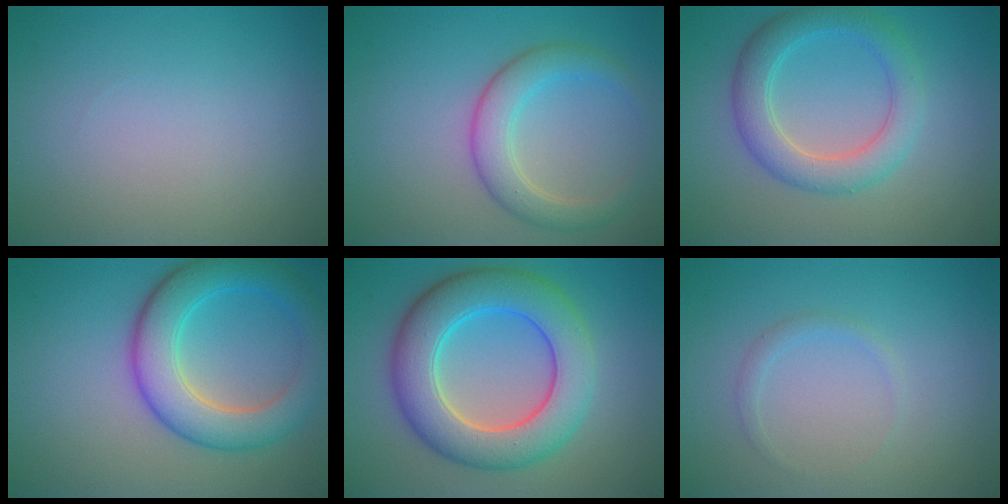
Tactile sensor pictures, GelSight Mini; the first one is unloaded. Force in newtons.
{"total": 3.8, "press": 3.8, "slide": 0.4}
{"total": 4.6, "press": 4.6, "slide": 0.2}
{"total": 6.8, "press": 6.8, "slide": 0.3}
{"total": 8.8, "press": 8.8, "slide": 0.2}
{"total": 0.9, "press": 0.9, "slide": 0.1}